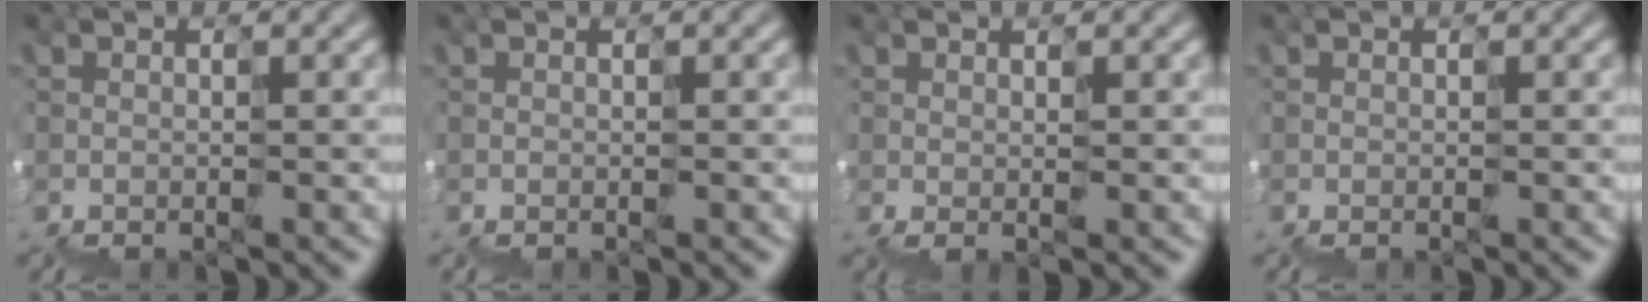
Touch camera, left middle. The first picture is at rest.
{"total": 0.0}
{"total": 0.6, "force": [0.5, -0.3, 0.2], "torque": [-0.016, 0.004, 0.005]}
{"total": 0.0}